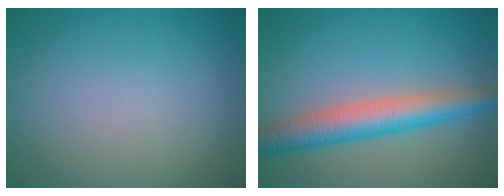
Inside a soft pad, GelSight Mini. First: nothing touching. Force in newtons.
{"total": 5.6, "press": 5.6, "slide": 0.1}